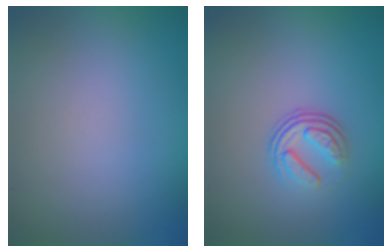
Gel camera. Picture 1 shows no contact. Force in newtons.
{"total": 3.4, "press": 2.3, "slide": 2.5}